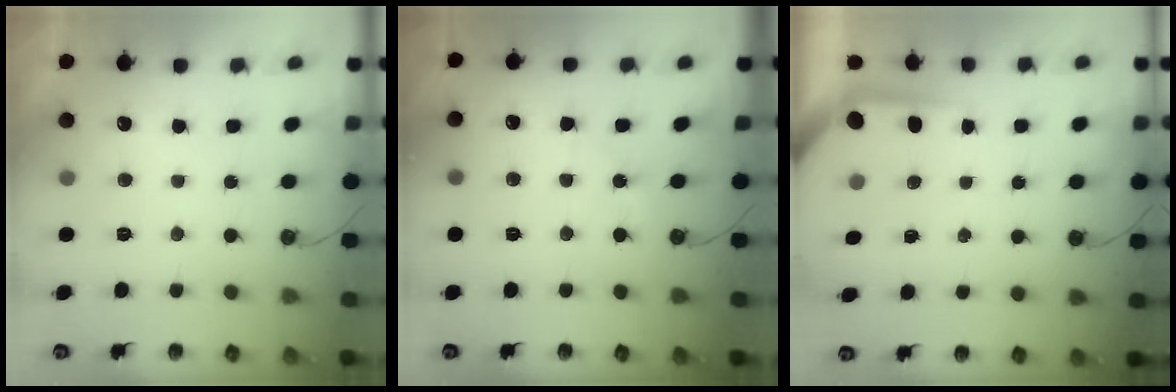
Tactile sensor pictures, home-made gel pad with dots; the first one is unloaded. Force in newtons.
{"total": 4.1, "press": 4.1, "slide": 0.5}
{"total": 3.6, "press": 3.6, "slide": 0.4}